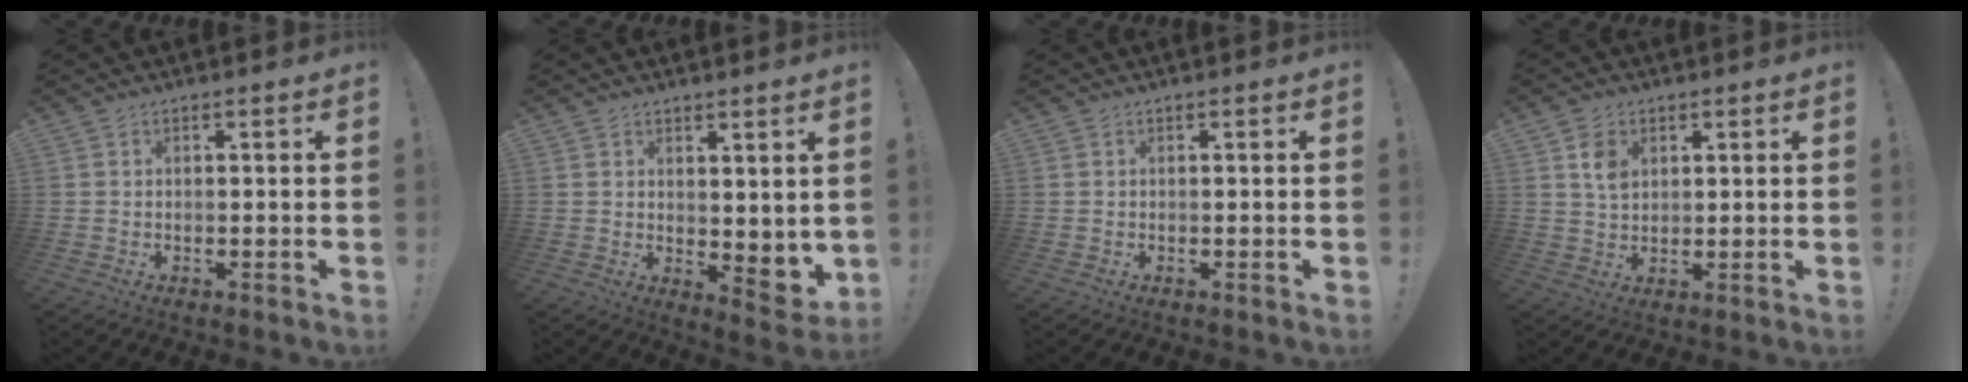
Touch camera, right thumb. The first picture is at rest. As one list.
[{"total": 5.0, "force": [3.3, 2.8, 2.4], "torque": [-0.016, -0.044, 0.063]}, {"total": 0.0}, {"total": 5.8, "force": [2.4, 4.2, 3.3], "torque": [-0.039, -0.007, 0.042]}]